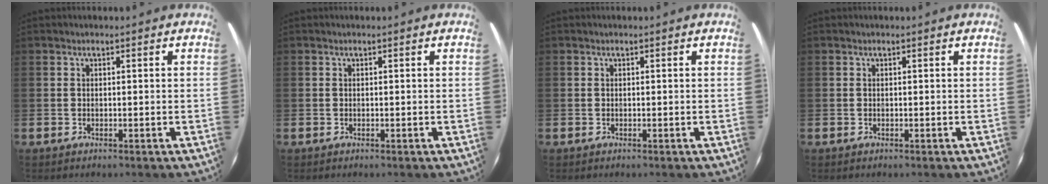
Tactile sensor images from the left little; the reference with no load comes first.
{"total": 0.0}
{"total": 0.0}
{"total": 0.0}